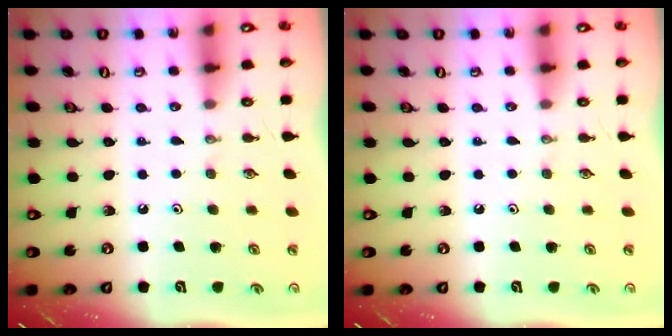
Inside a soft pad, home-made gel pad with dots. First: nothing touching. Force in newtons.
{"total": 0.0}